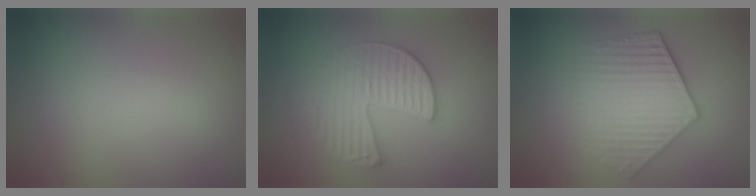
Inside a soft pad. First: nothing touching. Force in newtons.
{"total": 3.5, "press": 3.3, "slide": 1.2}
{"total": 5.9, "press": 4.4, "slide": 3.9}